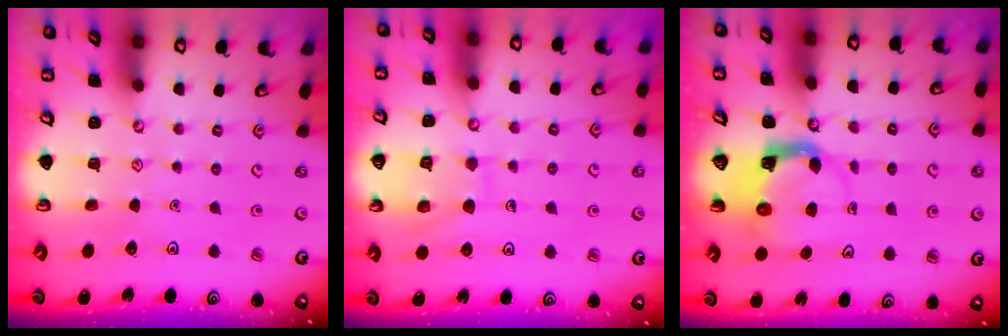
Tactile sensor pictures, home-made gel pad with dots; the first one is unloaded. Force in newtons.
{"total": 10.0, "press": 10.0, "slide": 0.8}
{"total": 3.8, "press": 3.8, "slide": 0.6}